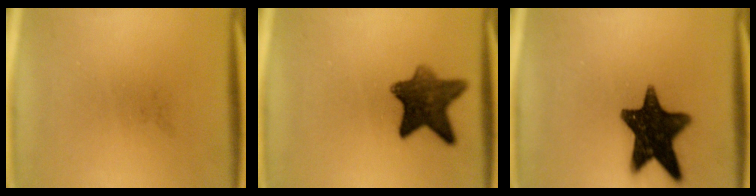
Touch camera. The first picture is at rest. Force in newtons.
{"total": 9.3}
{"total": 14.9}